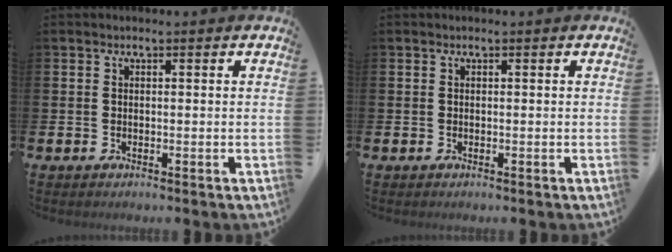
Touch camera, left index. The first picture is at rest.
{"total": 0.0}